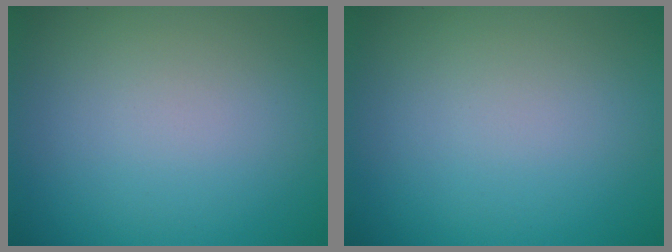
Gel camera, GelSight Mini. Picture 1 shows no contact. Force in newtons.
{"total": 0.0}